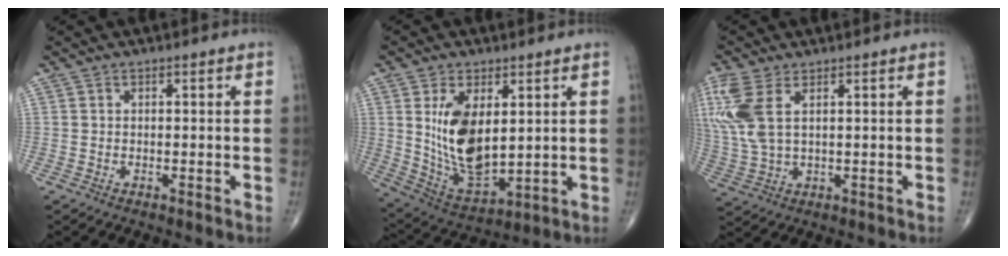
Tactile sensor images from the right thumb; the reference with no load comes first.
{"total": 14.4, "force": [2.9, 7.6, 11.9], "torque": [-0.202, -0.022, 0.074]}
{"total": 11.0, "force": [3.7, 5.4, 8.8], "torque": [-0.234, 0.005, 0.087]}